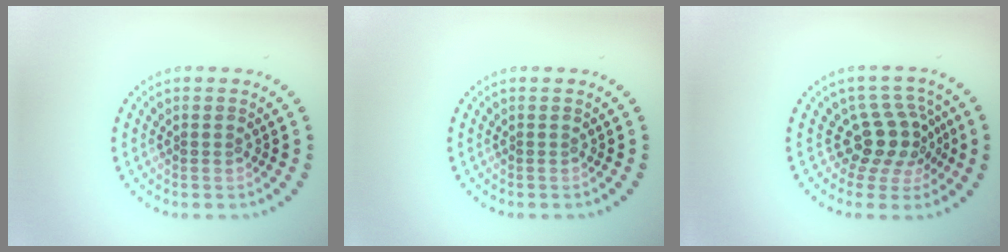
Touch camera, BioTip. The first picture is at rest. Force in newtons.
{"total": 0.0}
{"total": 4.0, "press": 3.0, "slide": 2.6}